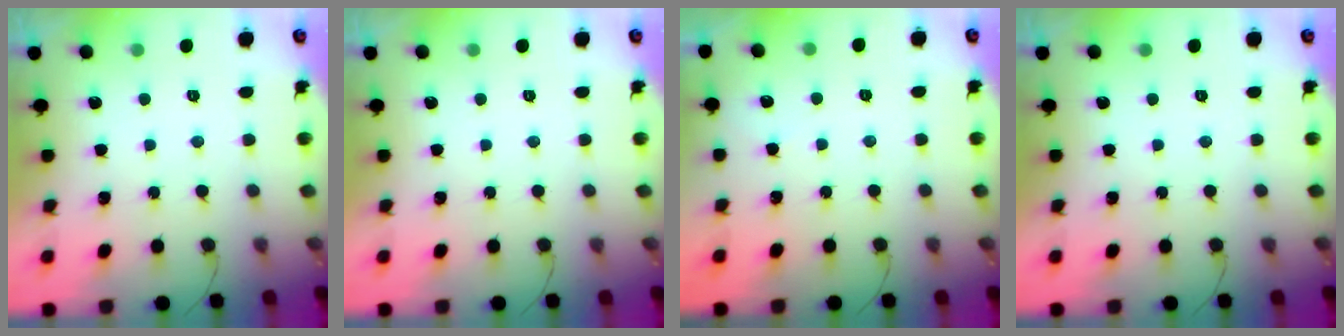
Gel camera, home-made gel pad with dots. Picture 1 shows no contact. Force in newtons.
{"total": 0.0}
{"total": 1.2, "press": 1.2, "slide": 0.3}
{"total": 0.0}